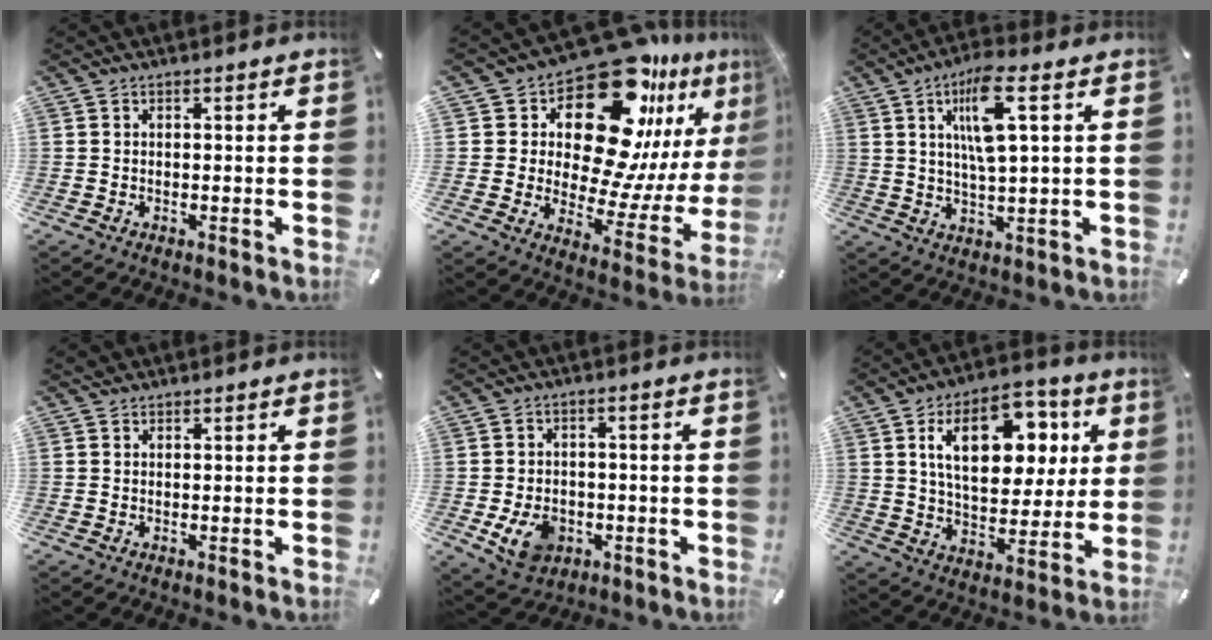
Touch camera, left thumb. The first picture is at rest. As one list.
[{"total": 24.2, "force": [15.6, 11.6, 14.3], "torque": [-0.208, -0.137, 0.264]}, {"total": 10.9, "force": [4.2, 2.4, 9.8], "torque": [-0.185, -0.003, 0.066]}, {"total": 0.9, "force": [0.6, 0.6, 0.1], "torque": [-0.001, 0.003, 0.011]}, {"total": 8.2, "force": [-2.3, 6.5, 4.6], "torque": [-0.091, 0.007, -0.040]}, {"total": 18.5, "force": [7.0, 11.2, 13.0], "torque": [-0.200, -0.008, 0.119]}]